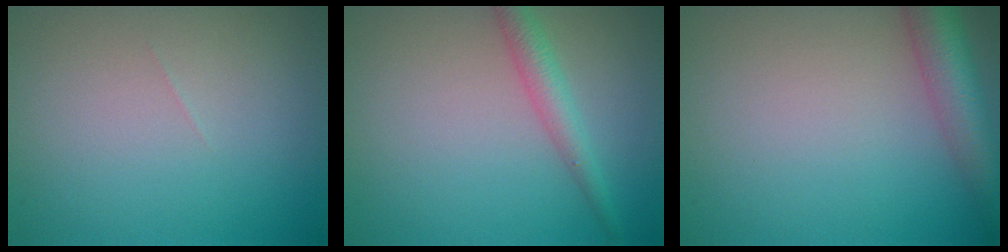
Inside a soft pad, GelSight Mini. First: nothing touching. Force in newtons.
{"total": 2.6, "press": 2.6, "slide": 0.1}
{"total": 5.7, "press": 5.7, "slide": 0.2}